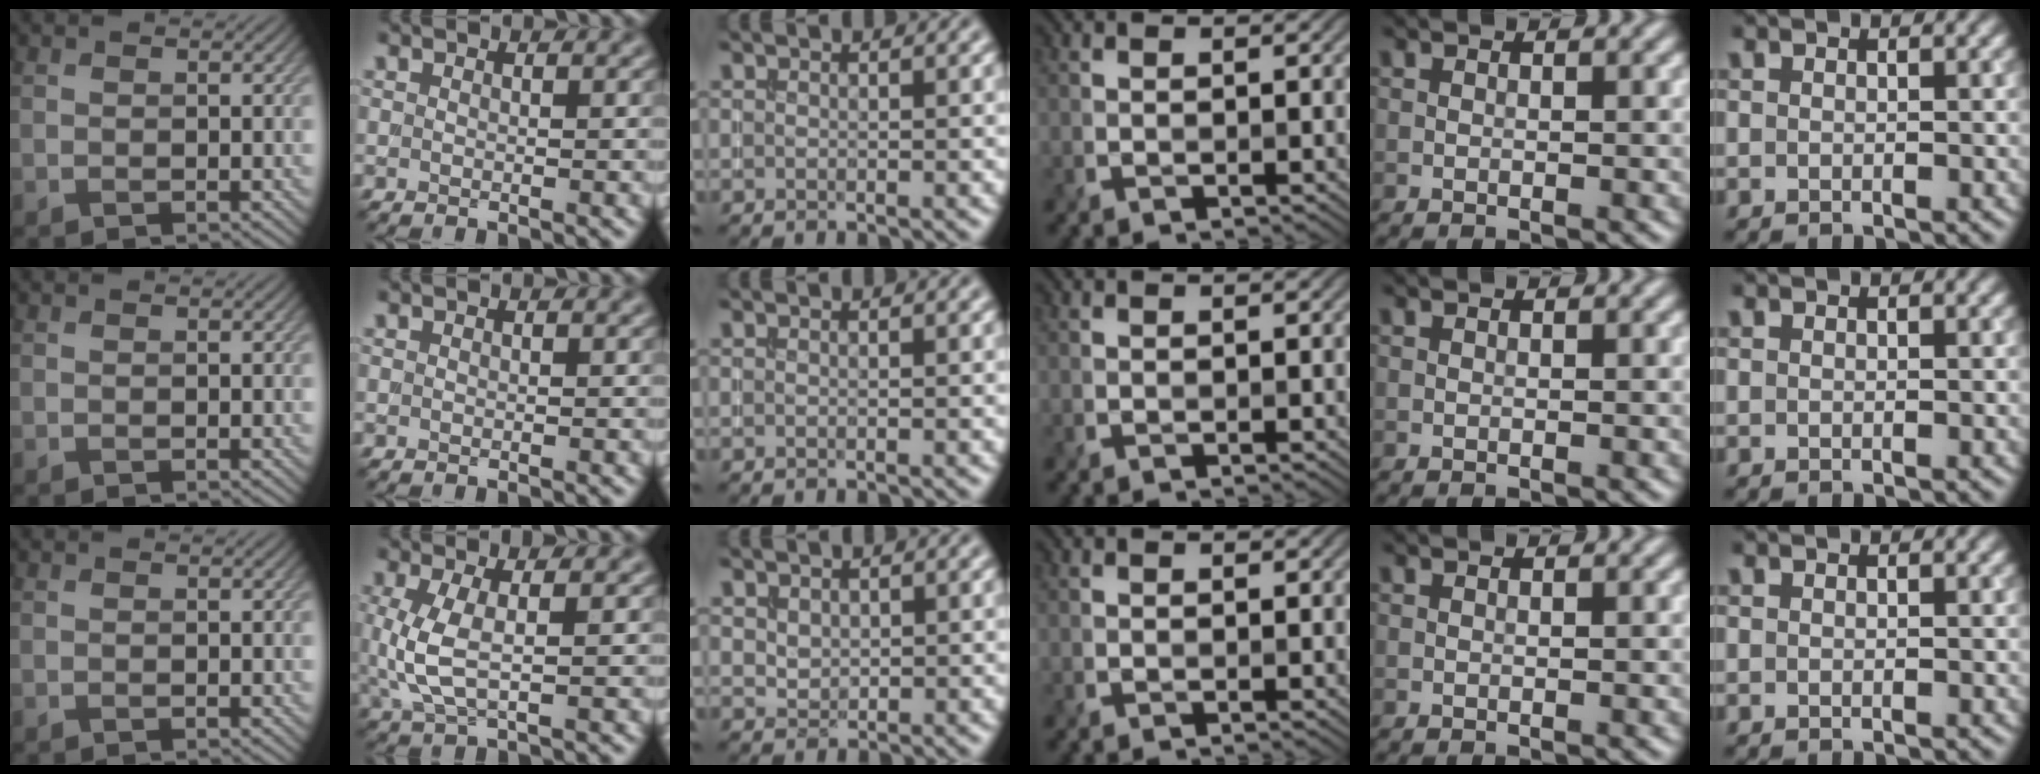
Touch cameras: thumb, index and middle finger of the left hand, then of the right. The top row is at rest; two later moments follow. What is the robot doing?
{"motion": "extract", "object": "drawer"}